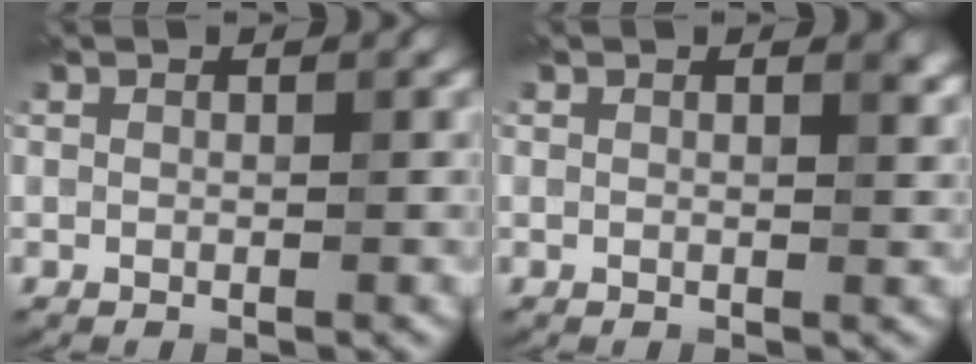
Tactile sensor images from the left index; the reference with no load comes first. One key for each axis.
{"total": 1.2, "fx": 0.6, "fy": 0.4, "fz": 1.0, "tx": -0.008, "ty": 0.001, "tz": 0.007}